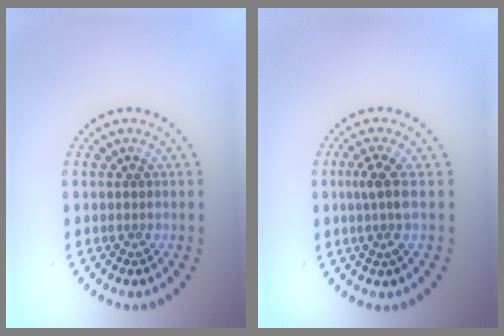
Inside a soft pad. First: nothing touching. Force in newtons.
{"total": 2.3, "press": 1.8, "slide": 1.6}